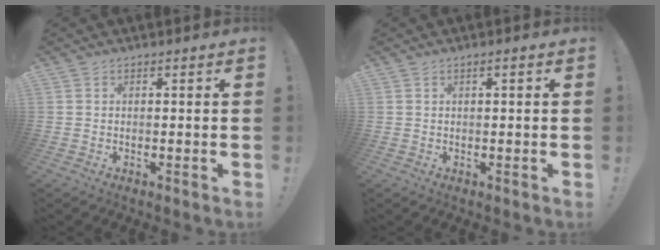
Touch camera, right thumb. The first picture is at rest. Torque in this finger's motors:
{"motor_torque": [0.03, -0.13, -0.02, 0.00, 0.03]}